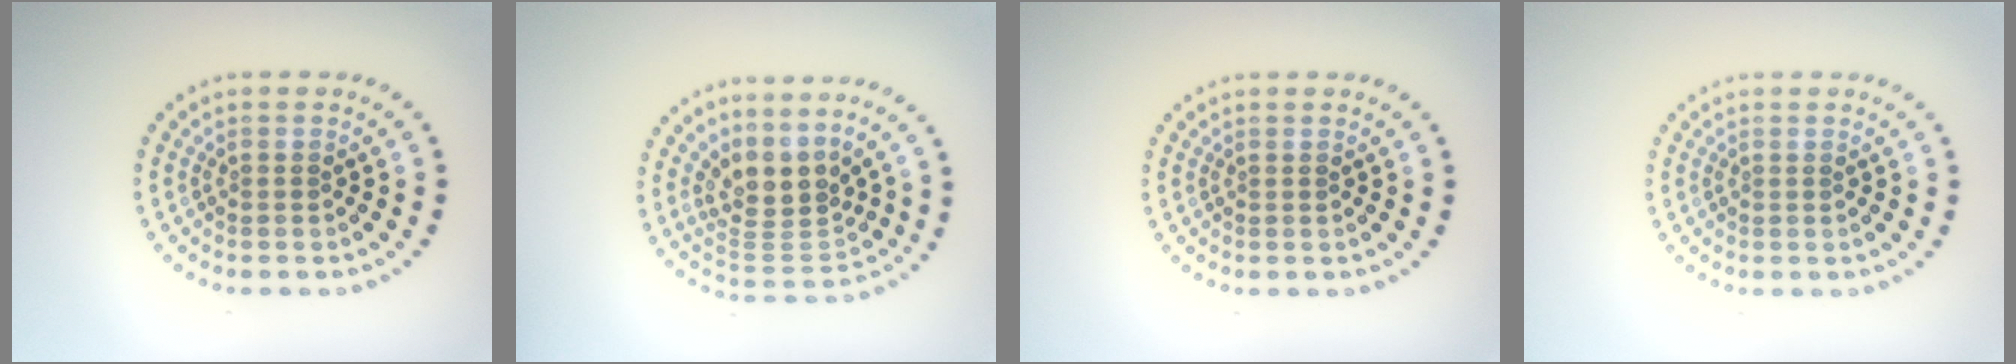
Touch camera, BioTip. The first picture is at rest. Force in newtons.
{"total": 3.9, "press": 3.0, "slide": 2.5}
{"total": 0.0}
{"total": 0.0}